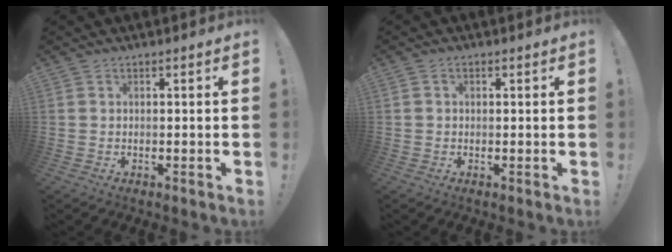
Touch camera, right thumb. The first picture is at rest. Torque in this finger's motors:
{"motor_torque": [-0.22, -0.31, -0.09, -0.03, 0.03]}